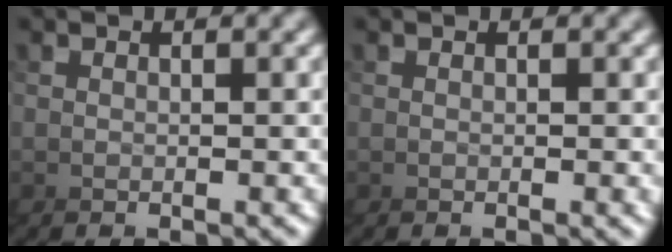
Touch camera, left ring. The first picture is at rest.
{"total": 0.7, "force": [0.2, -0.6, -0.3], "torque": [0.003, 0.005, 0.000]}